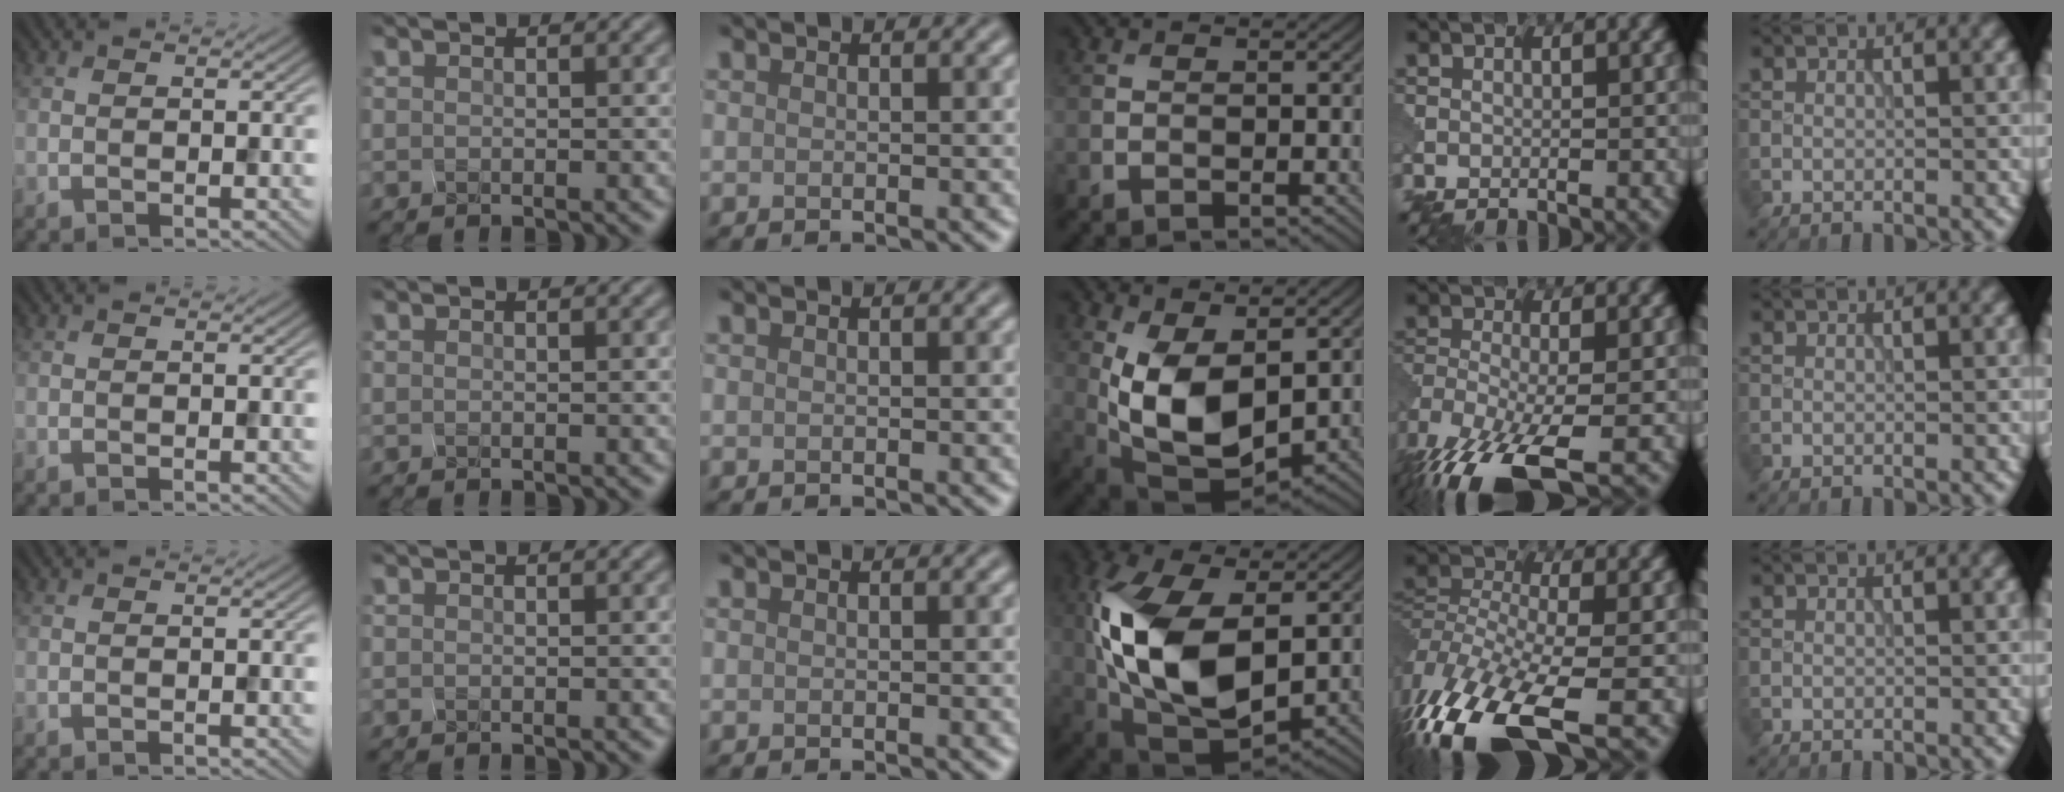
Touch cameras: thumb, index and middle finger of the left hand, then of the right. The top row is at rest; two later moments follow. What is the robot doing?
{"motion": "squeeze", "object": "clothespin"}